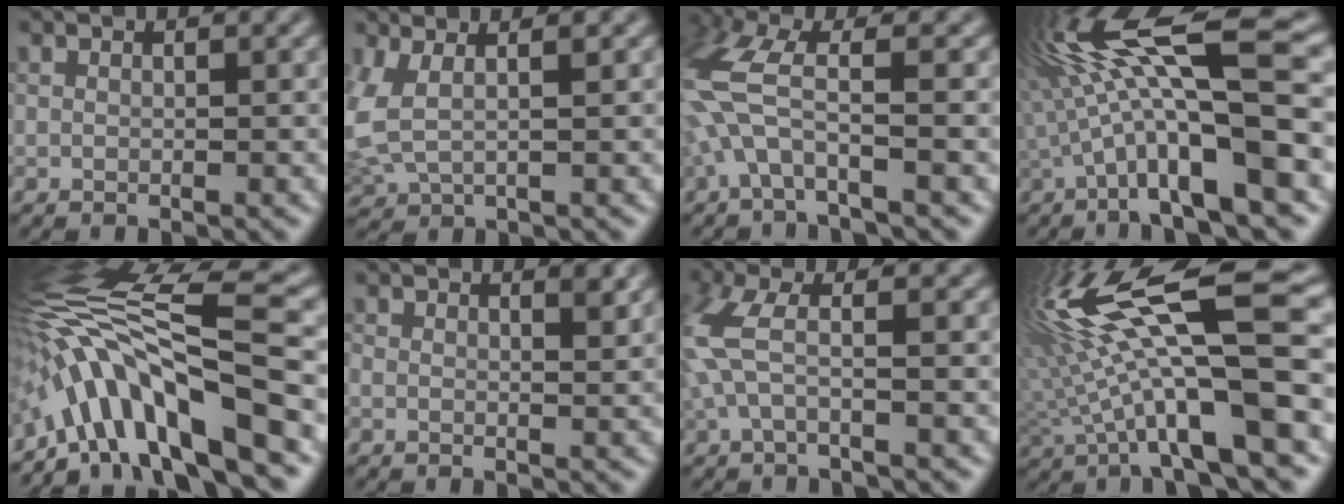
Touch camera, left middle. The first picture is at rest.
{"total": 3.3, "force": [0.3, 1.5, 3.0], "torque": [-0.101, 0.005, 0.022]}
{"total": 5.1, "force": [-1.7, 1.2, 4.6], "torque": [-0.139, 0.010, -0.031]}
{"total": 13.4, "force": [-0.7, 2.4, 13.2], "torque": [-0.240, 0.039, -0.004]}
{"total": 12.7, "force": [-6.7, 2.3, 10.6], "torque": [-0.194, 0.030, -0.099]}
{"total": 1.3, "force": [0.8, 0.5, 0.8], "torque": [-0.002, 0.009, 0.006]}
{"total": 4.0, "force": [-0.3, 1.2, 3.8], "torque": [-0.120, 0.007, -0.003]}
{"total": 15.0, "force": [1.1, 3.1, 14.7], "torque": [-0.272, 0.028, 0.033]}